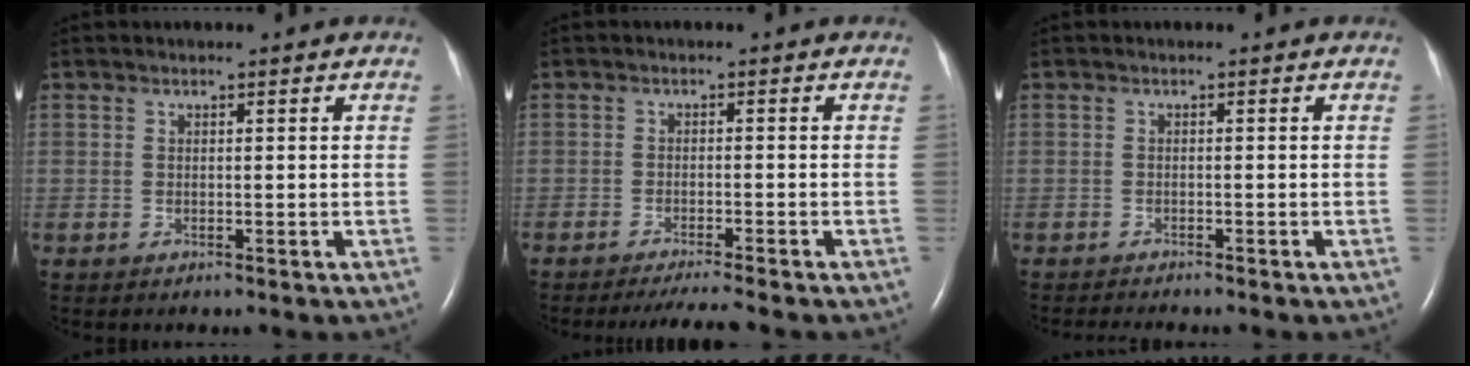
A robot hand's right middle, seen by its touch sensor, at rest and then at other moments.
{"total": 5.0, "force": [-4.4, -0.7, 2.3], "torque": [-0.034, -0.015, -0.070]}
{"total": 3.0, "force": [-2.8, -0.1, 1.2], "torque": [-0.017, -0.007, -0.041]}